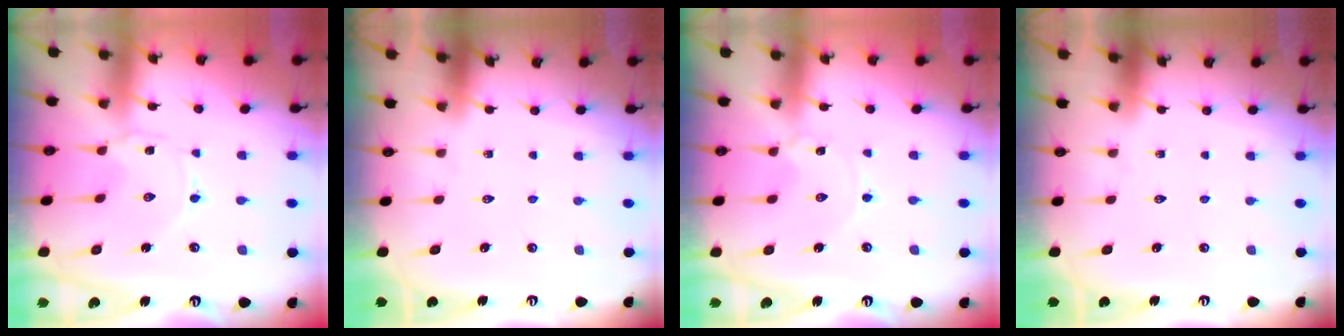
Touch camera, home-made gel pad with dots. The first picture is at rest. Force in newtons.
{"total": 0.0}
{"total": 0.0}
{"total": 0.0}